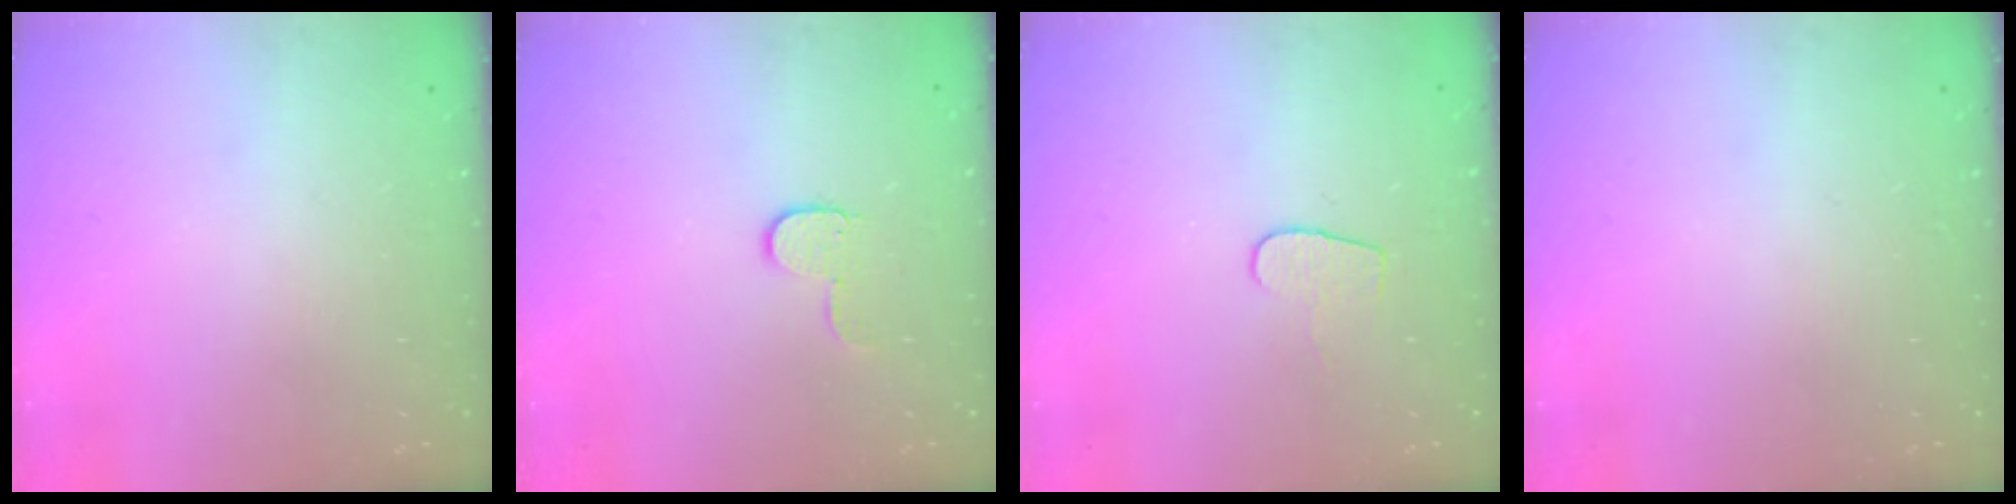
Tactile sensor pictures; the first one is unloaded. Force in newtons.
{"total": 6.1, "press": 6.1, "slide": 0.4}
{"total": 5.4, "press": 5.4, "slide": 0.6}
{"total": 0.0}